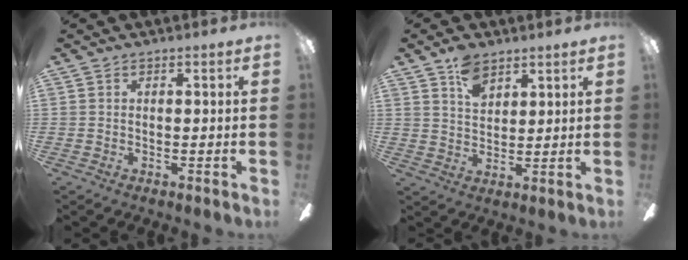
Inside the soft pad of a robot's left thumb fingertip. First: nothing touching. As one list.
[{"total": 6.7, "force": [4.5, 3.8, 3.1], "torque": [-0.051, -0.013, 0.081]}]